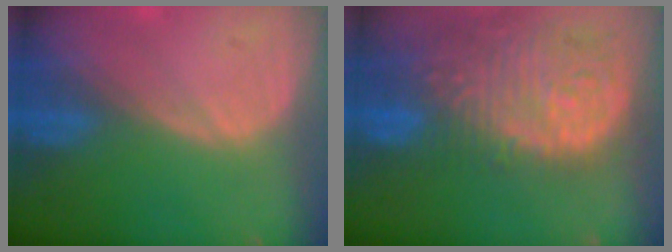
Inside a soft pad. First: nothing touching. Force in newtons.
{"total": 14.5, "press": 11.9, "slide": 8.2}